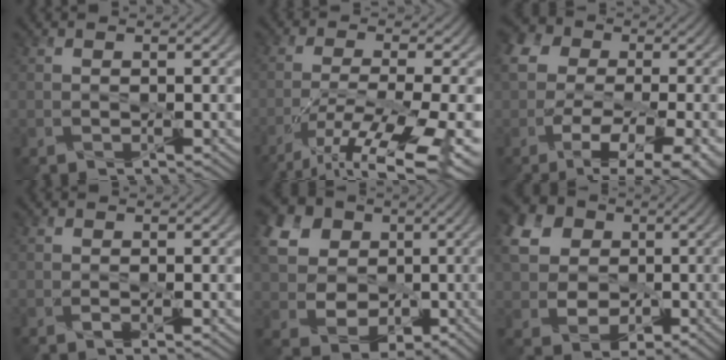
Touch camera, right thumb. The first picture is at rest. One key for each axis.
{"total": 12.7, "fx": -8.3, "fy": 2.5, "fz": 9.2, "tx": -0.181, "ty": -0.013, "tz": -0.132}
{"total": 14.0, "fx": -3.1, "fy": 8.4, "fz": 10.7, "tx": -0.188, "ty": -0.002, "tz": -0.046}
{"total": 1.1, "fx": -0.2, "fy": 0.5, "fz": 0.9, "tx": -0.018, "ty": 0.001, "tz": -0.010}
{"total": 15.6, "fx": 3.0, "fy": 13.3, "fz": 7.4, "tx": -0.244, "ty": 0.015, "tz": 0.060}
{"total": 13.3, "fx": 2.5, "fy": 11.4, "fz": 6.4, "tx": -0.211, "ty": 0.012, "tz": 0.049}